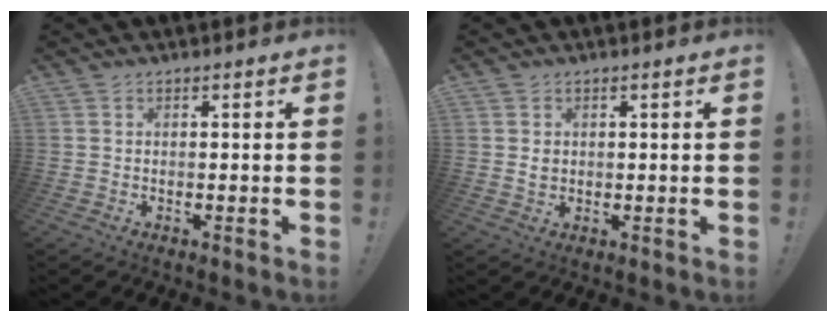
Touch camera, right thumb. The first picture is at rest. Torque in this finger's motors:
{"motor_torque": [-0.22, 0.13, 0.00, 0.19, -0.02]}